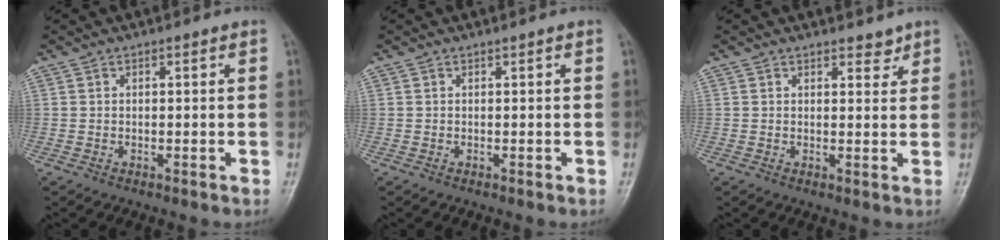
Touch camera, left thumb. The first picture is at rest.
{"total": 0.0}
{"total": 2.2, "force": [1.8, 1.1, 0.7], "torque": [0.007, -0.012, 0.021]}